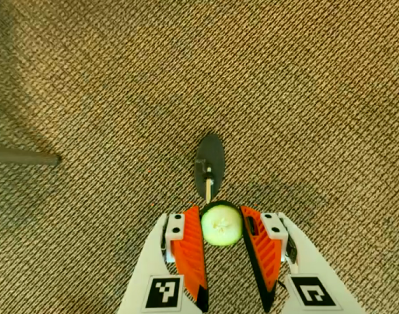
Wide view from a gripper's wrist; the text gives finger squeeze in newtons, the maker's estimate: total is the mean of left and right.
{"total": 7.6, "left": 7.3, "right": 7.8}